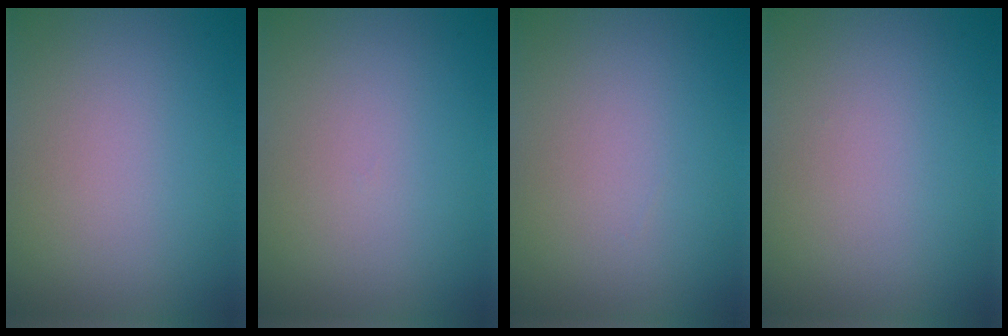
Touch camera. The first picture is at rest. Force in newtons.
{"total": 0.0}
{"total": 0.0}
{"total": 0.0}